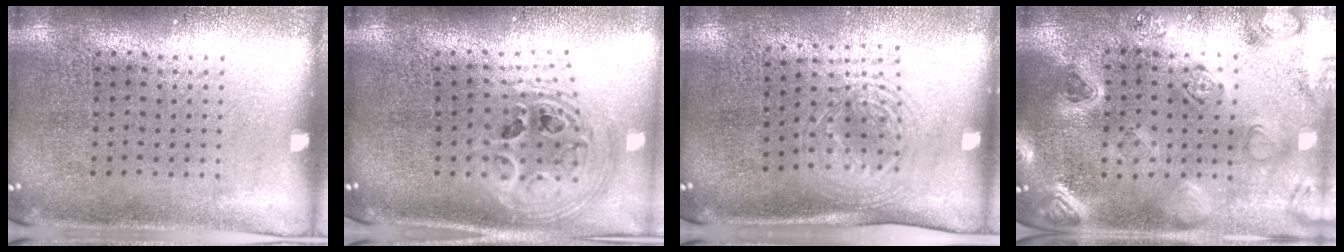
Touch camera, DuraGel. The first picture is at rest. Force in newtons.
{"total": 2.5, "press": 1.9, "slide": 1.6}
{"total": 1.7, "press": 1.4, "slide": 1.0}
{"total": 2.3, "press": 2.2, "slide": 0.4}